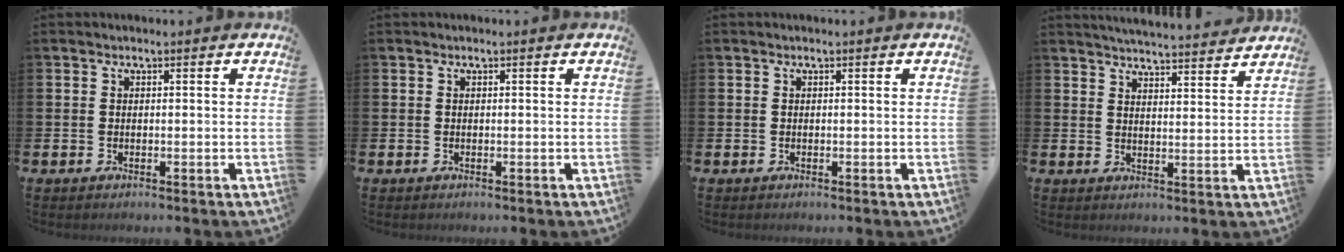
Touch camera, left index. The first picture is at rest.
{"total": 0.0}
{"total": 0.0}
{"total": 5.2, "force": [5.1, 0.0, 0.4], "torque": [-0.013, -0.038, 0.091]}